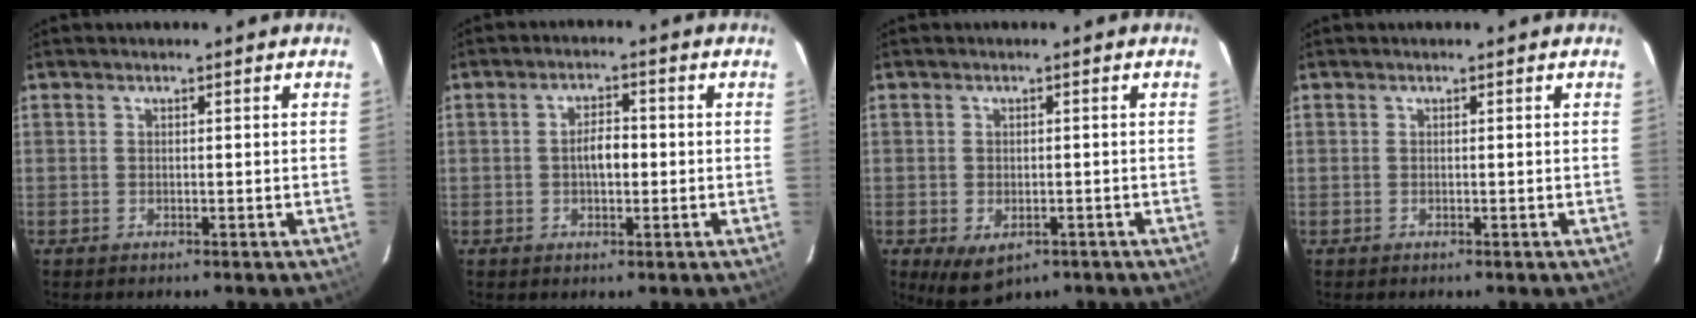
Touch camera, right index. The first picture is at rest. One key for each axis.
{"total": 3.8, "fx": -0.3, "fy": 1.9, "fz": 3.3, "tx": -0.060, "ty": 0.009, "tz": -0.003}
{"total": 5.6, "fx": -2.5, "fy": 3.7, "fz": 3.4, "tx": -0.065, "ty": -0.020, "tz": -0.030}
{"total": 0.0}